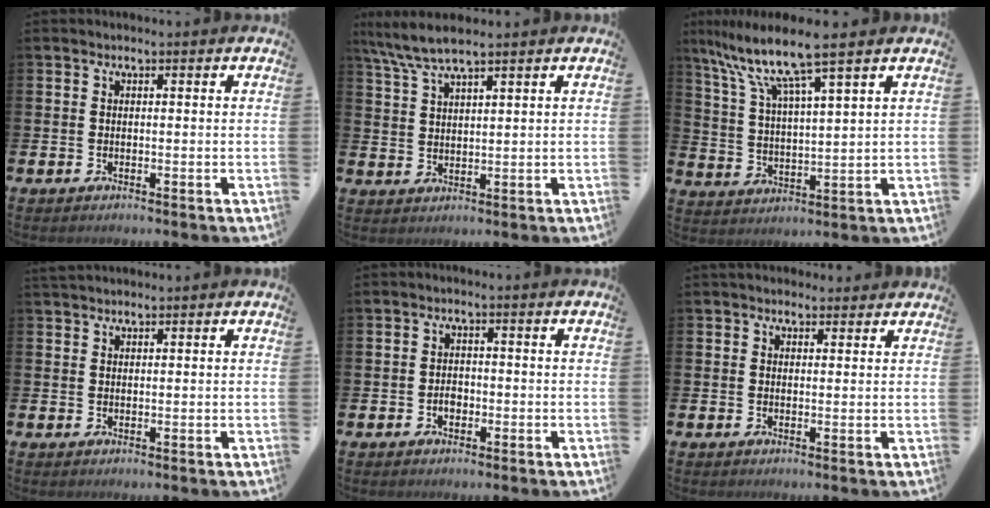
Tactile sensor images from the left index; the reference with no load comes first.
{"total": 5.9, "force": [5.1, 0.5, 3.0], "torque": [-0.073, -0.012, 0.092]}
{"total": 8.9, "force": [7.2, 0.5, 5.3], "torque": [-0.132, -0.030, 0.122]}
{"total": 1.6, "force": [1.5, 0.4, 0.2], "torque": [0.004, -0.002, 0.026]}
{"total": 1.9, "force": [-0.6, 1.4, 1.1], "torque": [-0.014, 0.002, -0.015]}
{"total": 2.1, "force": [1.9, 0.8, 0.0], "torque": [0.015, -0.007, 0.032]}